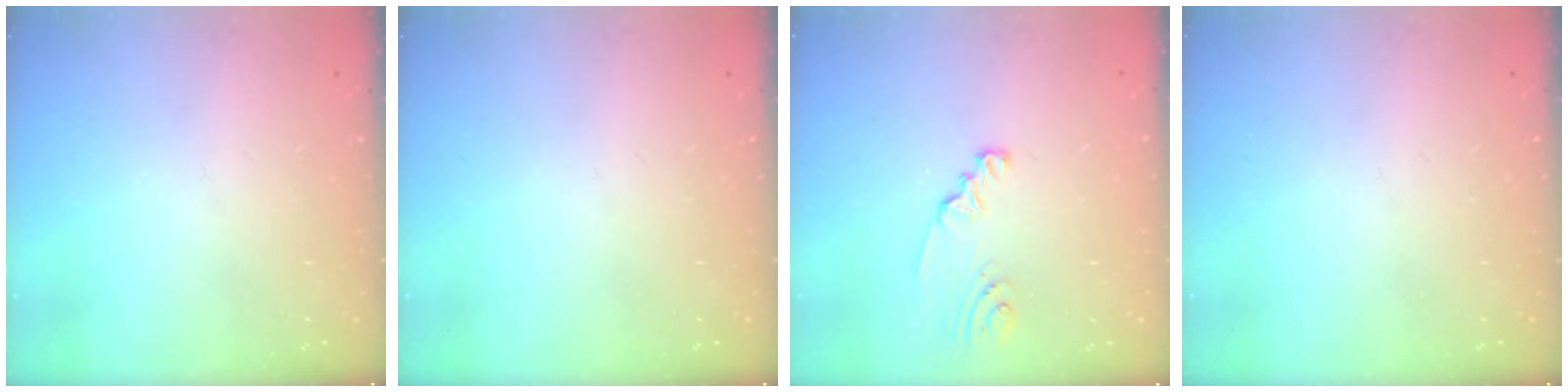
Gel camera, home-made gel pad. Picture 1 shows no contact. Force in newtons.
{"total": 0.0}
{"total": 2.4, "press": 2.4, "slide": 0.1}
{"total": 0.0}